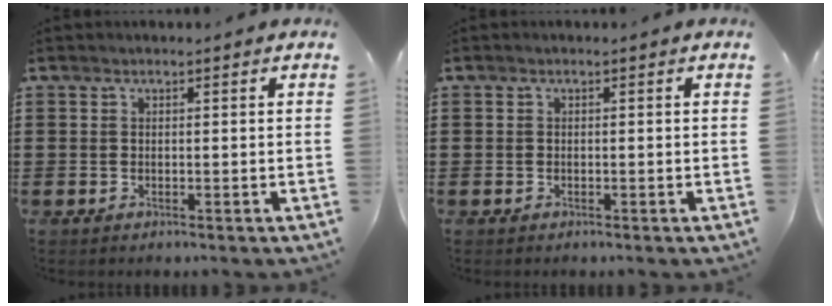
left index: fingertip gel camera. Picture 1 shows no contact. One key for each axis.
{"total": 0.0}